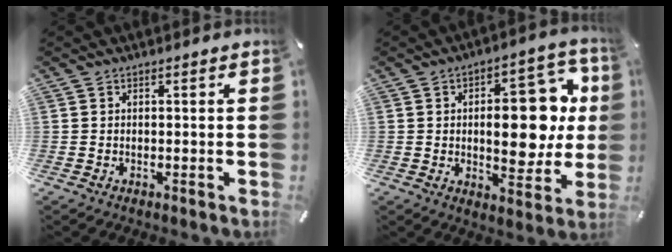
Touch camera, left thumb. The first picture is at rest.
{"total": 18.9, "force": [1.6, 9.9, 16.0], "torque": [-0.201, -0.002, 0.027]}